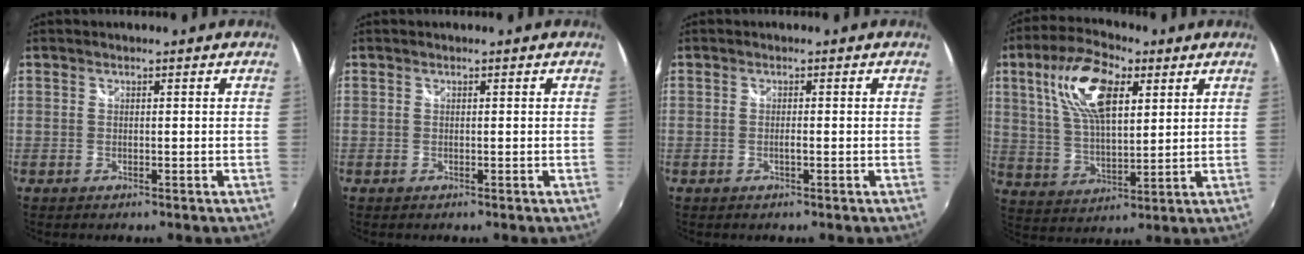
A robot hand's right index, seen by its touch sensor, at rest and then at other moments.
{"total": 0.0}
{"total": 0.8, "force": [-0.3, 0.0, 0.8], "torque": [-0.015, 0.000, -0.007]}
{"total": 14.8, "force": [6.1, 6.5, 11.8], "torque": [-0.228, 0.021, 0.115]}